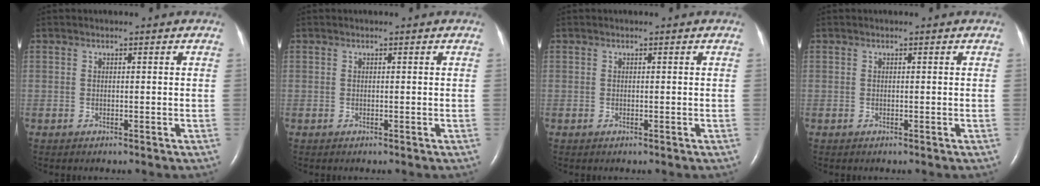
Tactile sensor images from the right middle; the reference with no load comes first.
{"total": 0.0}
{"total": 0.0}
{"total": 0.0}